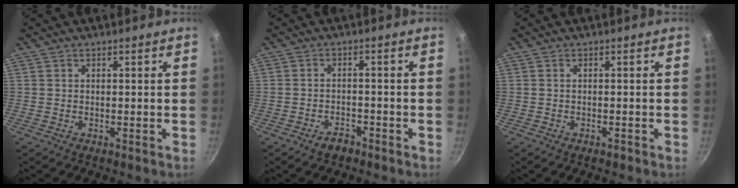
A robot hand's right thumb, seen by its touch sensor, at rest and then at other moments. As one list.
[{"total": 3.0, "force": [-2.2, 1.6, 1.2], "torque": [-0.012, 0.022, -0.031]}, {"total": 0.6, "force": [-0.4, 0.3, 0.3], "torque": [-0.006, 0.004, -0.005]}]